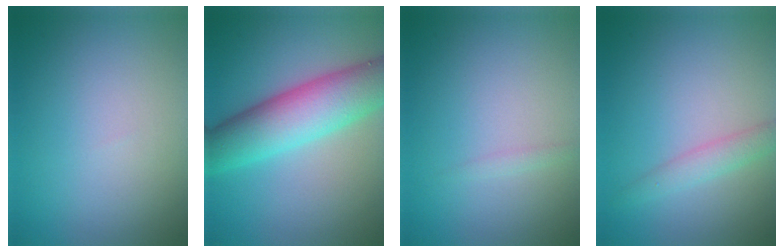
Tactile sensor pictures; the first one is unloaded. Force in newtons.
{"total": 8.3, "press": 8.3, "slide": 0.1}
{"total": 0.6, "press": 0.6, "slide": 0.0}
{"total": 1.9, "press": 1.9, "slide": 0.0}